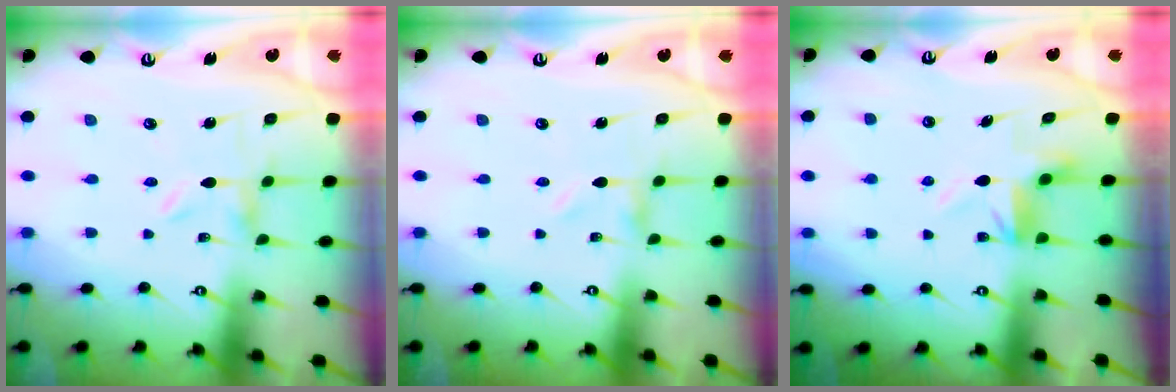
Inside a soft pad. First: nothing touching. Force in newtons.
{"total": 0.0}
{"total": 5.2, "press": 5.2, "slide": 0.2}